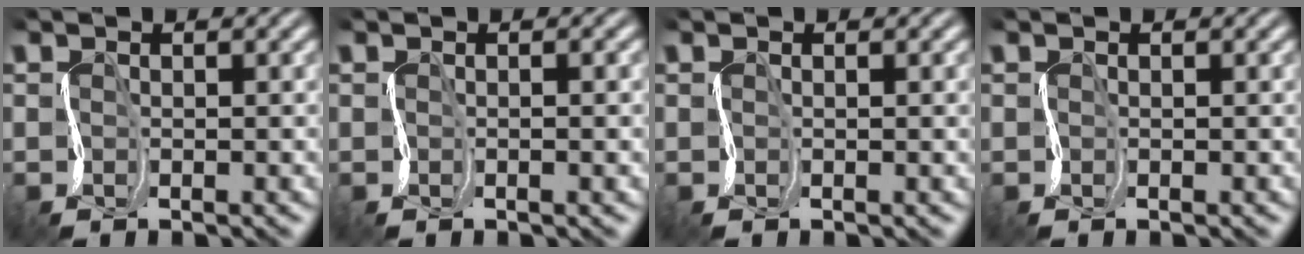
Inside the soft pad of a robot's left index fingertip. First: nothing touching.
{"total": 1.6, "force": [0.4, 0.6, 1.4], "torque": [-0.015, 0.007, -0.003]}
{"total": 1.0, "force": [0.5, 0.4, 0.9], "torque": [-0.012, 0.005, 0.003]}
{"total": 0.0}